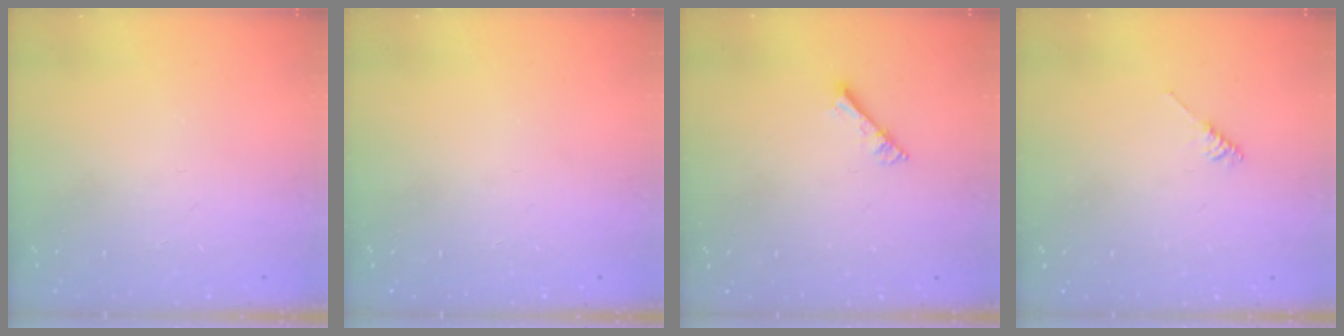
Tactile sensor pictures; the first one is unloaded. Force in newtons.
{"total": 0.0}
{"total": 4.1, "press": 4.1, "slide": 0.4}
{"total": 2.2, "press": 2.2, "slide": 0.5}